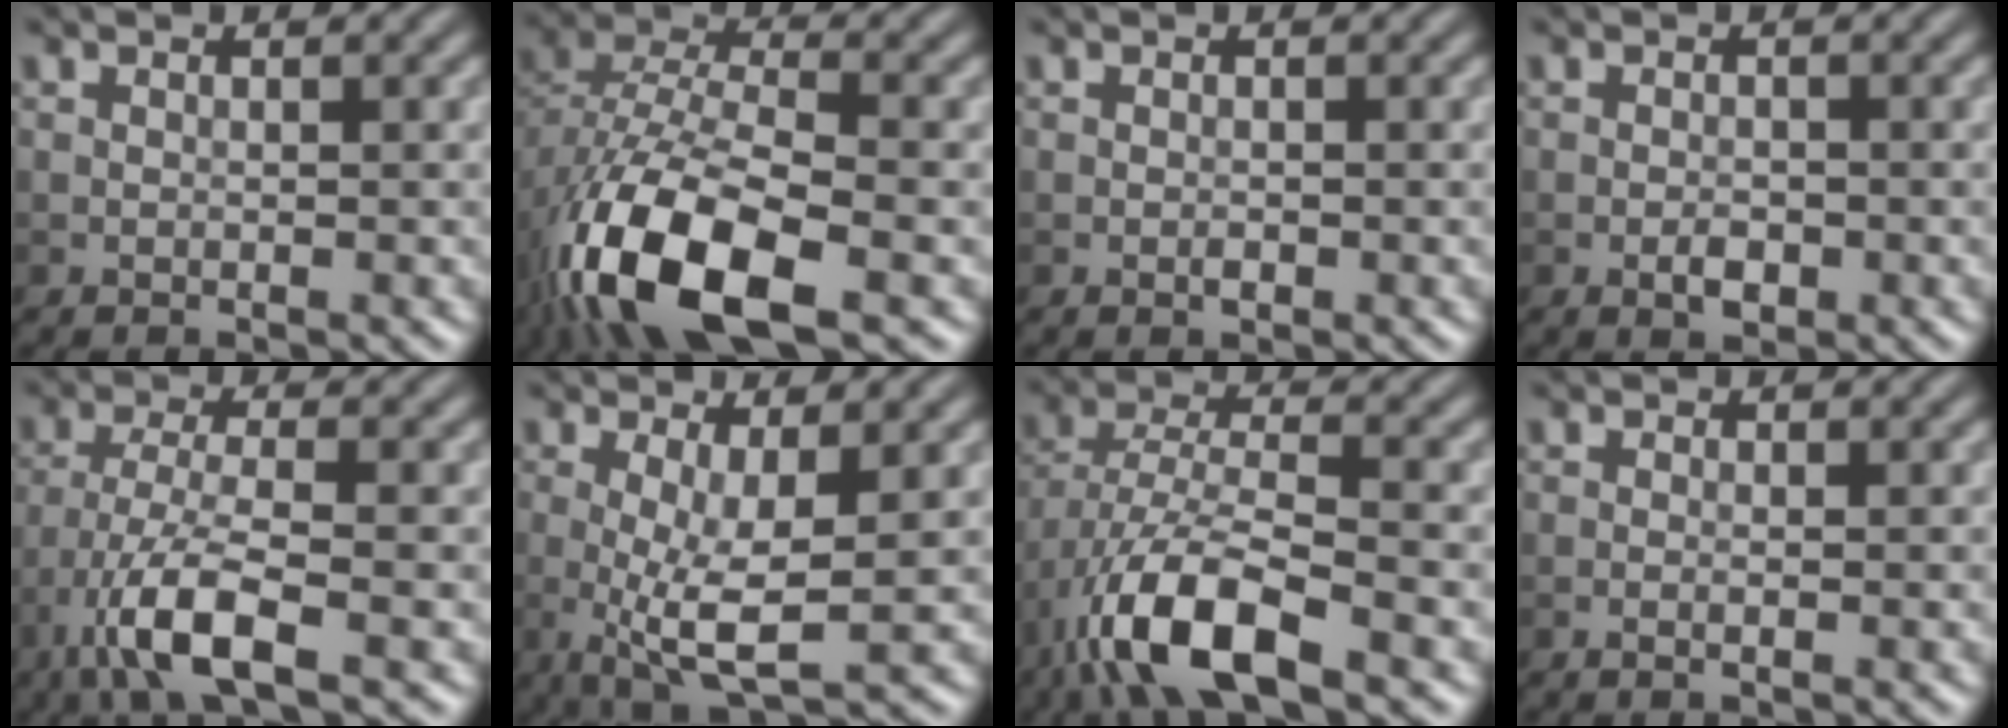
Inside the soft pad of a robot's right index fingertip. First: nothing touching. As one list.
[{"total": 12.6, "force": [-6.2, 5.6, 9.4], "torque": [-0.193, -0.015, -0.119]}, {"total": 0.6, "force": [-0.3, 0.3, 0.4], "torque": [-0.005, 0.001, -0.004]}, {"total": 1.5, "force": [-0.6, 0.8, 1.1], "torque": [-0.018, 0.000, -0.012]}, {"total": 6.2, "force": [-3.4, 1.5, 4.9], "torque": [-0.099, -0.004, -0.073]}, {"total": 5.3, "force": [-0.4, 1.4, 5.1], "torque": [-0.098, -0.011, -0.006]}, {"total": 8.8, "force": [-4.9, 3.0, 6.7], "torque": [-0.130, 0.002, -0.099]}, {"total": 0.7, "force": [-0.2, 0.1, 0.6], "torque": [-0.012, -0.003, -0.005]}]